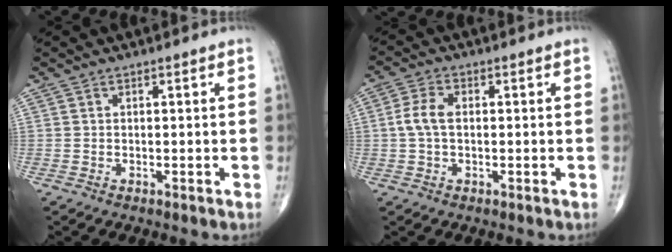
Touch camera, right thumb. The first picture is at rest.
{"total": 4.5, "force": [0.1, 2.6, 3.6], "torque": [-0.084, 0.011, -0.003]}